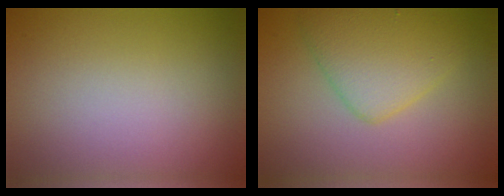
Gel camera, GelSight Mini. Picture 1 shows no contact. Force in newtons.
{"total": 4.4, "press": 4.3, "slide": 0.1}